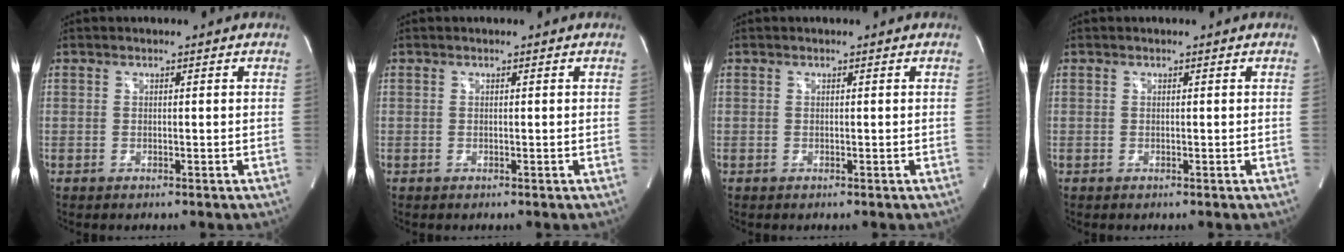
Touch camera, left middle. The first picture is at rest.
{"total": 0.0}
{"total": 0.0}
{"total": 0.0}